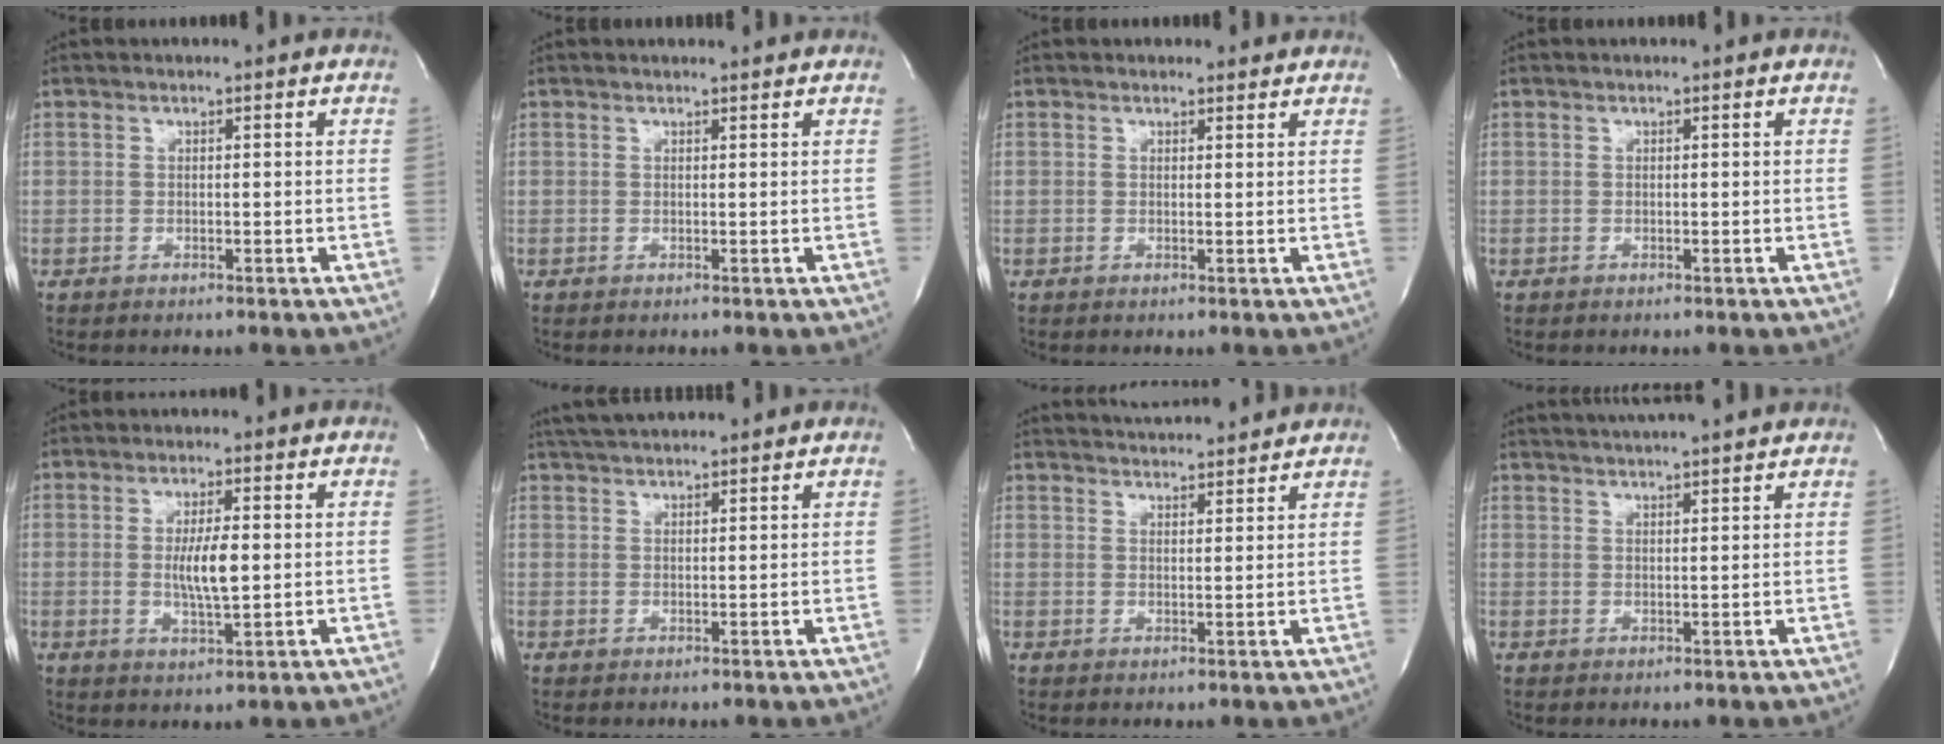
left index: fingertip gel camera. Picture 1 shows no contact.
{"total": 1.7, "force": [1.7, 0.1, 0.2], "torque": [-0.003, 0.007, 0.017]}
{"total": 1.4, "force": [1.2, 0.6, -0.3], "torque": [0.003, -0.002, 0.005]}
{"total": 0.0}
{"total": 5.2, "force": [-0.1, 0.9, 5.1], "torque": [-0.092, -0.009, -0.002]}
{"total": 6.8, "force": [6.4, 0.6, 2.5], "torque": [-0.046, 0.034, 0.102]}
{"total": 10.3, "force": [9.9, 0.9, 2.8], "torque": [-0.049, 0.015, 0.135]}
{"total": 11.1, "force": [10.2, 0.2, 4.3], "torque": [-0.075, 0.022, 0.140]}